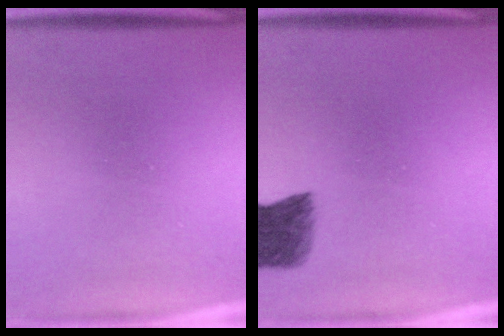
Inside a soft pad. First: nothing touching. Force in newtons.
{"total": 6.1}